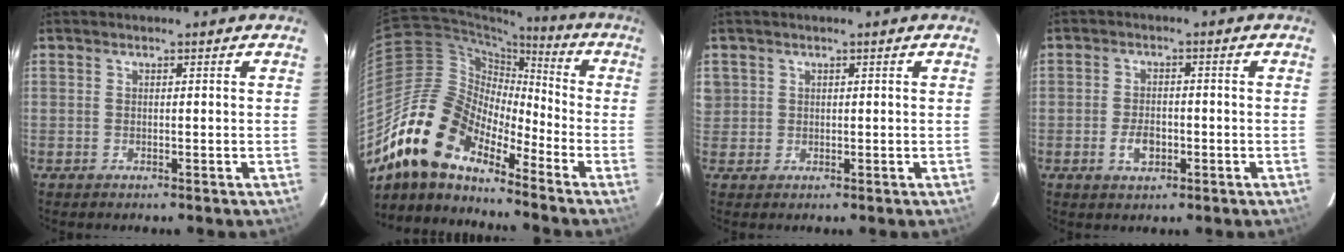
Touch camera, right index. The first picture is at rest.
{"total": 16.4, "force": [-12.4, 6.7, 8.4], "torque": [-0.149, -0.002, -0.247]}
{"total": 2.2, "force": [0.6, 2.1, 0.2], "torque": [0.007, 0.006, 0.008]}
{"total": 4.1, "force": [-1.5, 2.6, 2.8], "torque": [-0.056, 0.003, -0.023]}